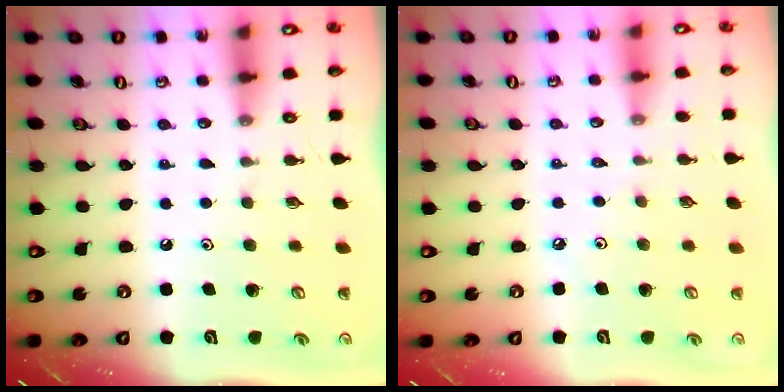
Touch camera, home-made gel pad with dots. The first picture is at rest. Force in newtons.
{"total": 2.4, "press": 2.3, "slide": 0.5}